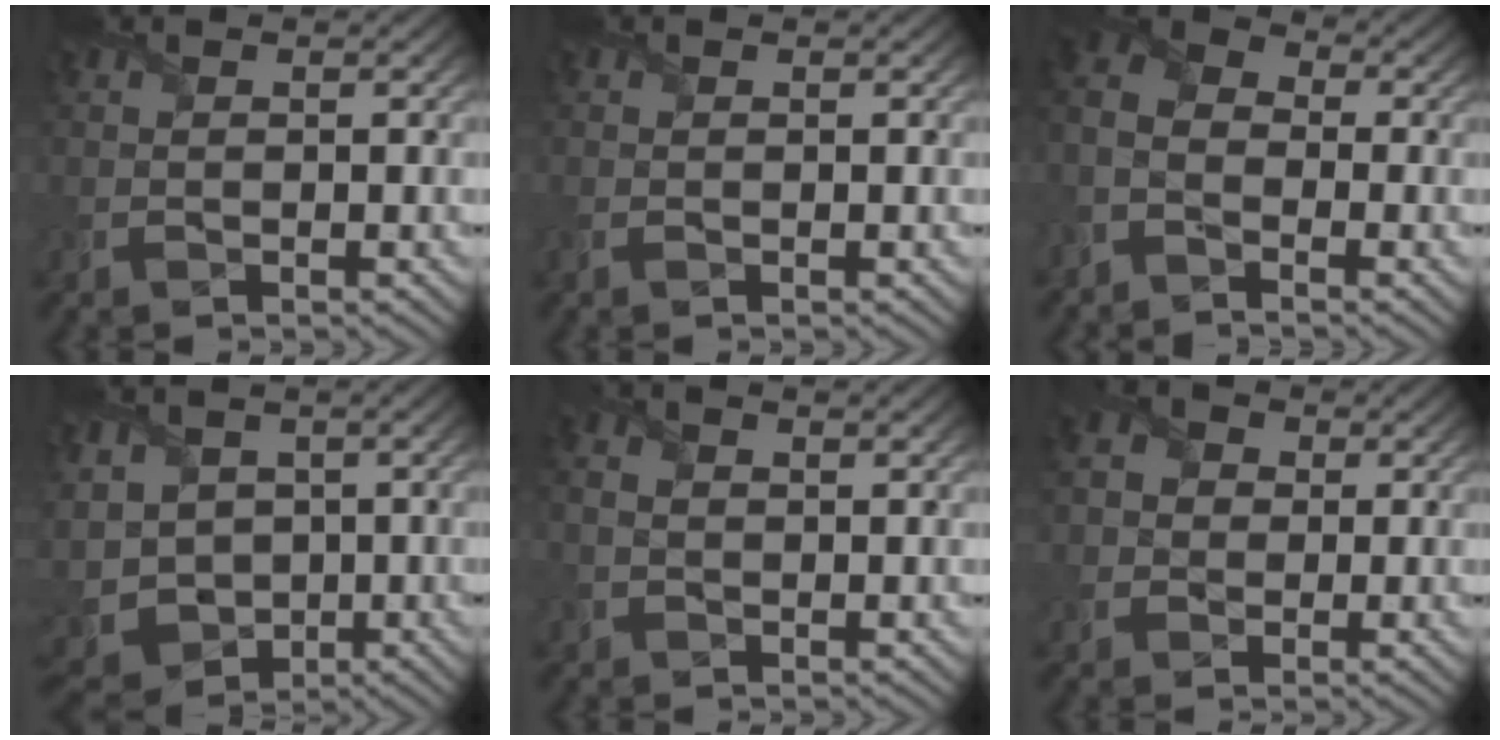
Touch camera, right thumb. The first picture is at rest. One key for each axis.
{"total": 0.5, "fx": -0.1, "fy": 0.3, "fz": 0.4, "tx": -0.011, "ty": 0.000, "tz": -0.003}
{"total": 6.5, "fx": -3.2, "fy": 4.3, "fz": 3.6, "tx": -0.086, "ty": -0.005, "tz": -0.079}
{"total": 10.7, "fx": -0.5, "fy": 8.6, "fz": 6.4, "tx": -0.188, "ty": -0.017, "tz": 0.005}
{"total": 1.9, "fx": 0.2, "fy": 1.3, "fz": 1.3, "tx": -0.035, "ty": 0.003, "tz": 0.002}
{"total": 4.1, "fx": 0.6, "fy": 3.8, "fz": 1.3, "tx": -0.053, "ty": 0.008, "tz": -0.004}